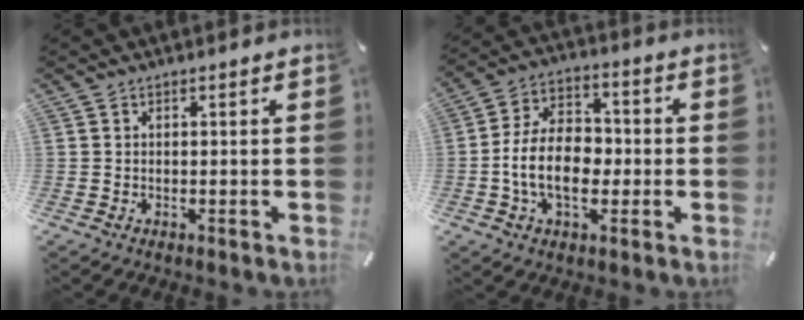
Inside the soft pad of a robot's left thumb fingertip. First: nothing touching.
{"total": 12.2, "force": [-2.7, 8.4, 8.5], "torque": [-0.176, 0.012, -0.049]}